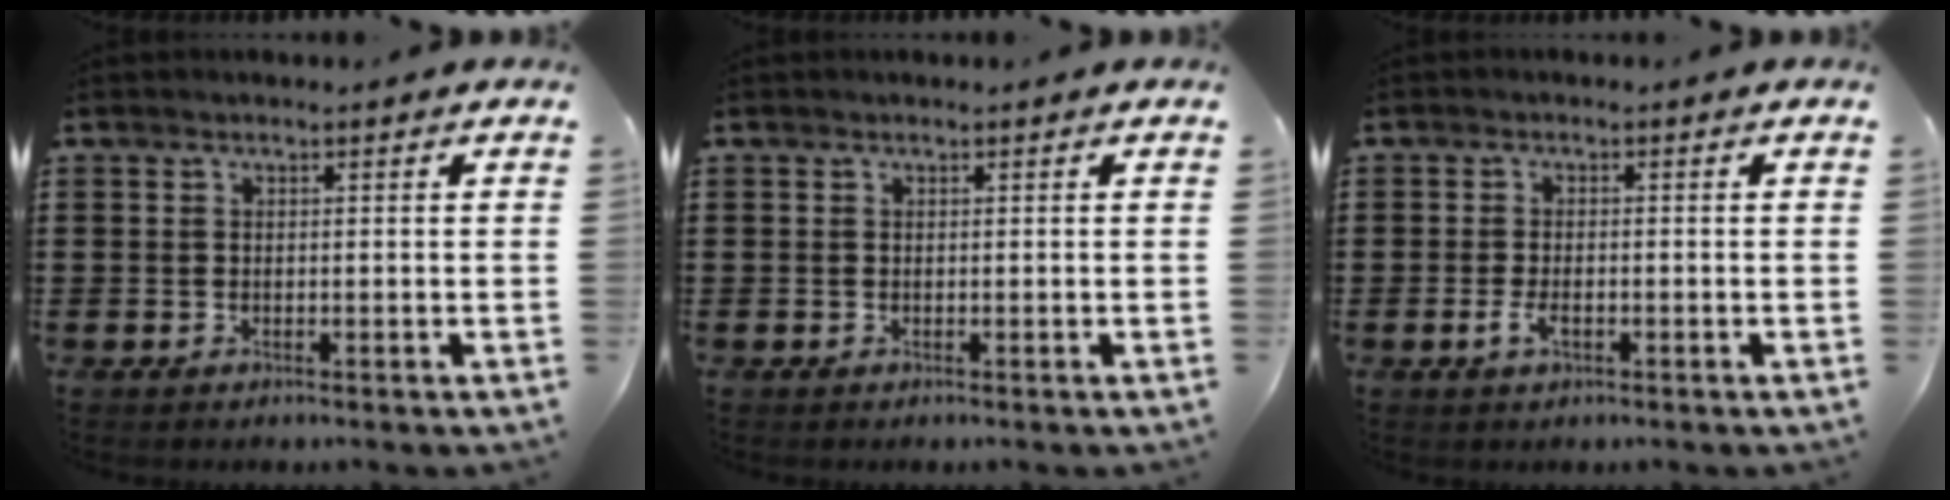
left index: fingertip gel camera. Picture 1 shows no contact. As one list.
[{"total": 0.0}, {"total": 2.4, "force": [-0.8, 1.1, 2.0], "torque": [-0.052, -0.004, -0.018]}]